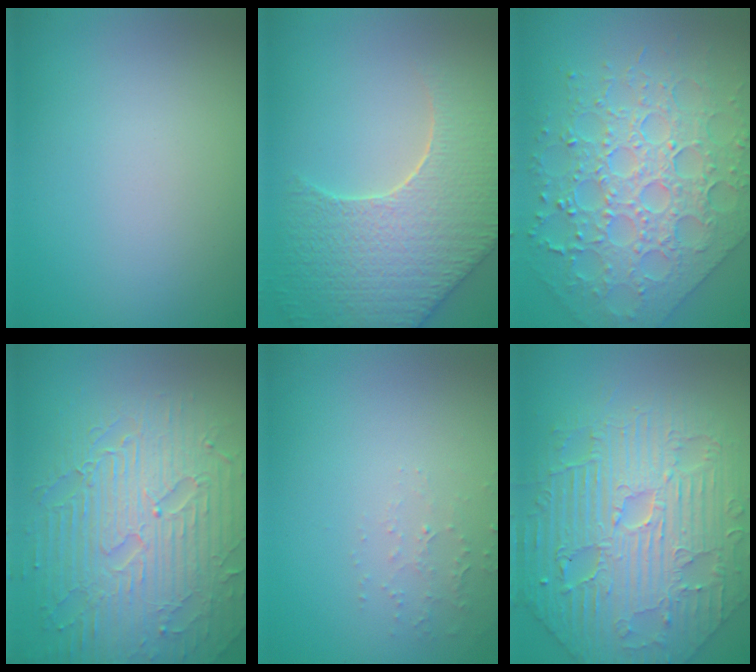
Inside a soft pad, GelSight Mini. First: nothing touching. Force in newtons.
{"total": 8.5, "press": 6.3, "slide": 5.8}
{"total": 6.8, "press": 6.0, "slide": 3.3}
{"total": 9.5, "press": 6.4, "slide": 7.0}
{"total": 1.3, "press": 1.3, "slide": 0.4}
{"total": 9.3, "press": 7.0, "slide": 6.0}